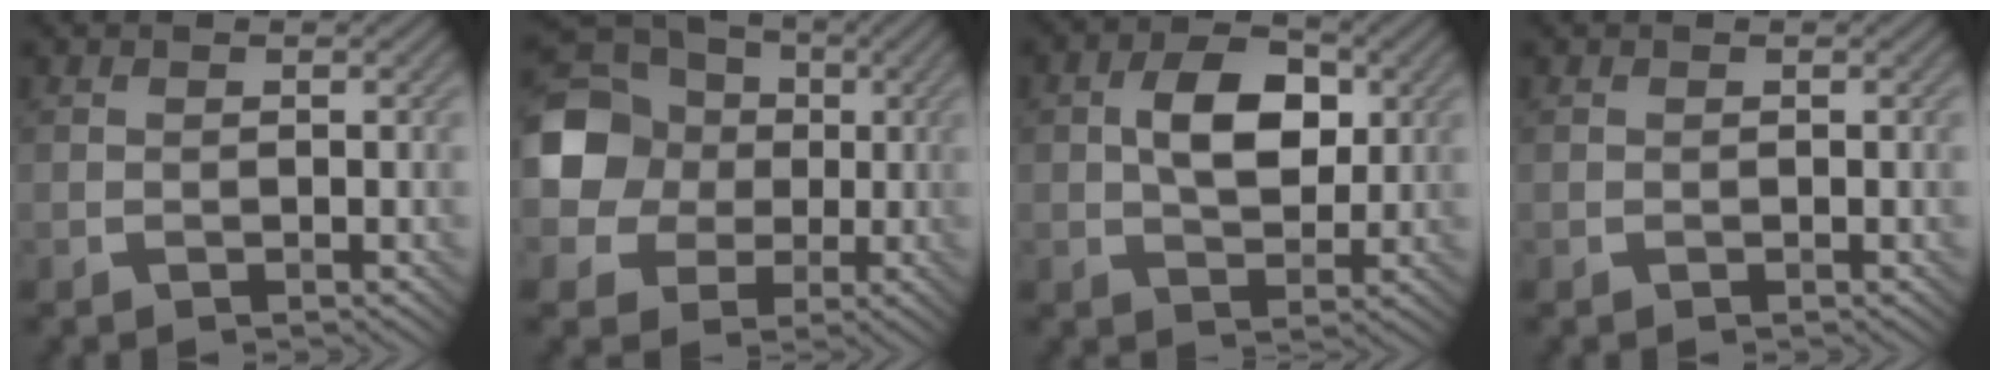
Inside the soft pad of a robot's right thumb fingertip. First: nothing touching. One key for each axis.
{"total": 12.9, "fx": 0.4, "fy": 11.8, "fz": 5.3, "tx": -0.155, "ty": -0.004, "tz": -0.017}
{"total": 7.2, "fx": 1.2, "fy": 4.5, "fz": 5.6, "tx": -0.097, "ty": 0.007, "tz": 0.016}
{"total": 0.0}